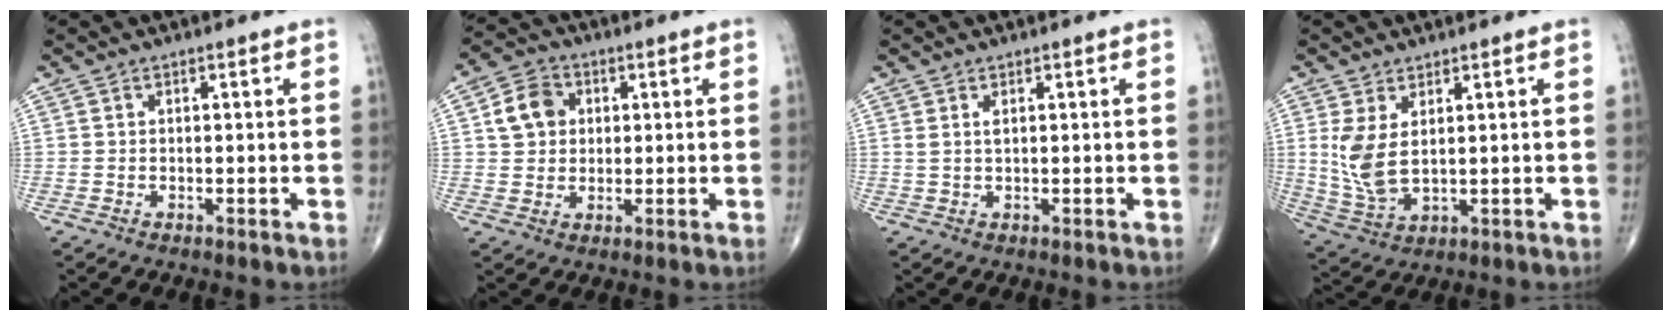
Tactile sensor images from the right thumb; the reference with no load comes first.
{"total": 7.2, "force": [1.6, 6.0, 3.6], "torque": [-0.046, 0.004, 0.023]}
{"total": 1.2, "force": [0.5, 0.3, 1.0], "torque": [-0.024, 0.003, 0.012]}
{"total": 8.0, "force": [1.8, 4.2, 6.5], "torque": [-0.139, -0.012, 0.051]}